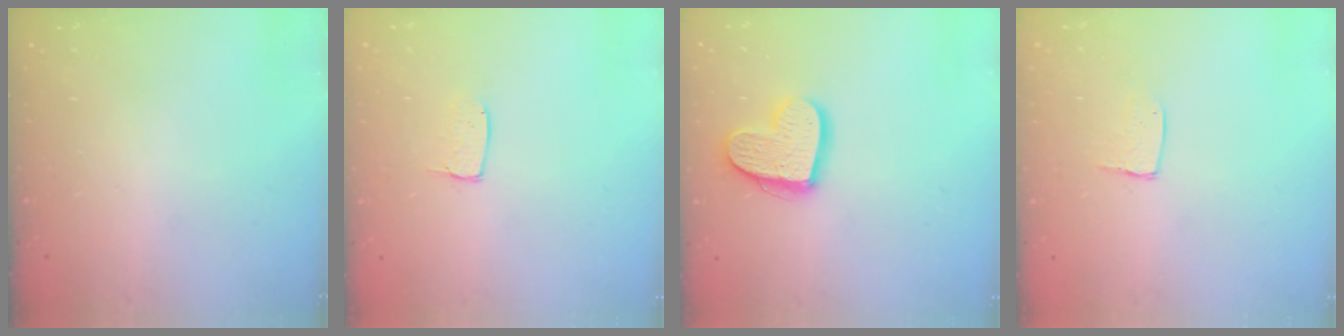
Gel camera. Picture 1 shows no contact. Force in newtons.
{"total": 4.5, "press": 4.5, "slide": 0.3}
{"total": 15.4, "press": 15.4, "slide": 1.2}
{"total": 5.2, "press": 5.2, "slide": 0.4}